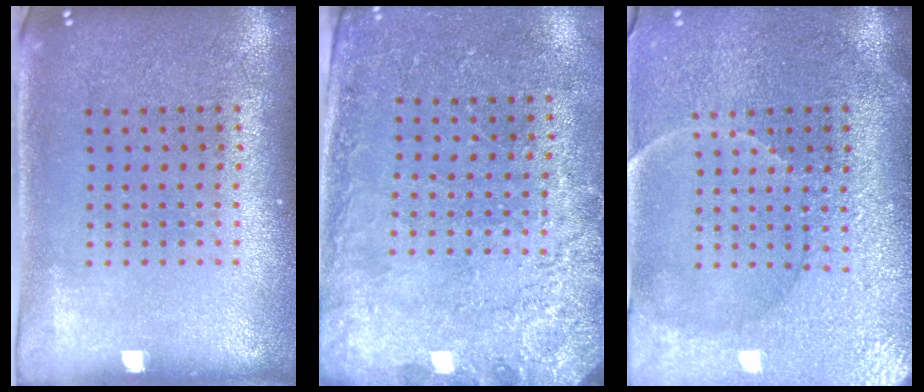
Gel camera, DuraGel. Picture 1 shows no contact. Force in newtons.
{"total": 2.6, "press": 2.3, "slide": 1.1}
{"total": 3.8, "press": 3.6, "slide": 1.3}